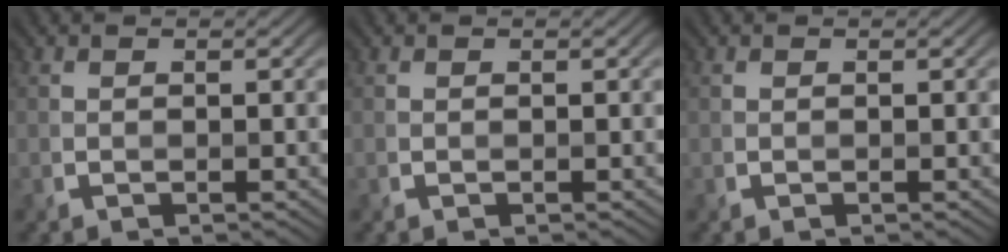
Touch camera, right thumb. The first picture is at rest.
{"total": 0.0}
{"total": 0.0}